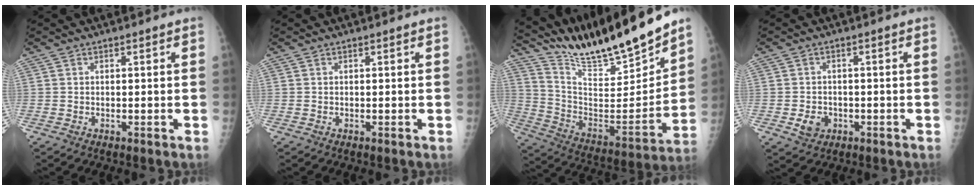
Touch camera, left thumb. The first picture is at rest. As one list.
[{"total": 0.0}, {"total": 22.8, "force": [20.3, 2.6, 10.0], "torque": [-0.140, -0.120, 0.346]}, {"total": 3.8, "force": [-1.1, 3.2, 1.7], "torque": [-0.018, 0.003, -0.013]}]